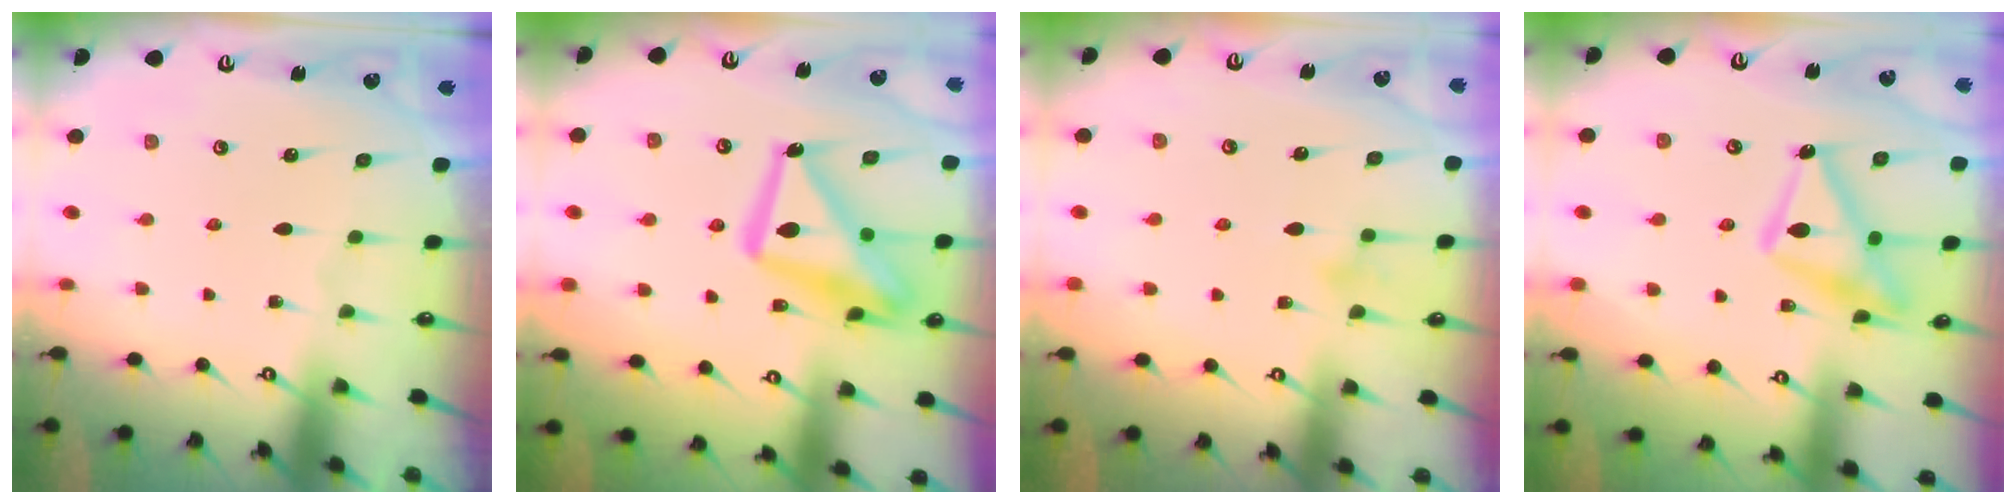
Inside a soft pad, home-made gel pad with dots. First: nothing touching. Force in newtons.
{"total": 17.7, "press": 17.6, "slide": 1.3}
{"total": 9.1, "press": 9.0, "slide": 0.6}
{"total": 16.3, "press": 16.3, "slide": 1.2}